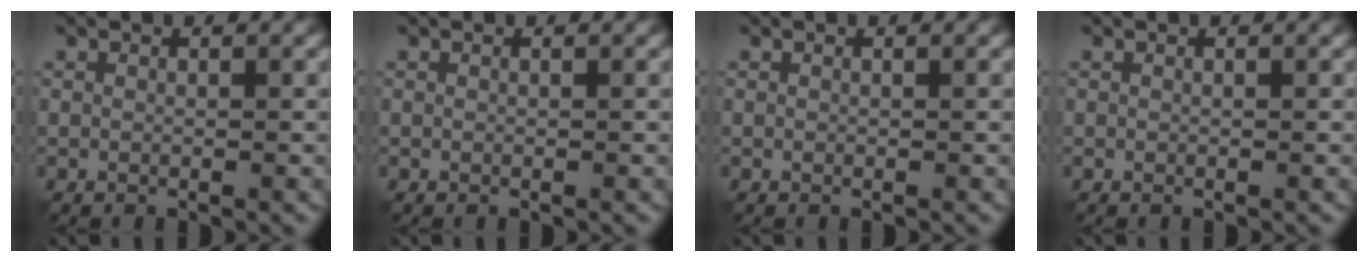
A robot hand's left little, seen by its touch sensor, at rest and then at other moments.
{"total": 0.0}
{"total": 0.0}
{"total": 0.0}